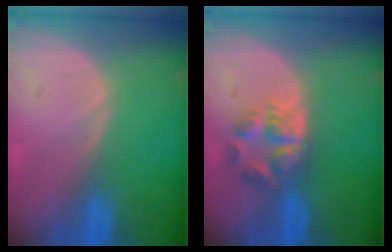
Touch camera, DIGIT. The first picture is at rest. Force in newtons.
{"total": 5.9, "press": 5.0, "slide": 3.2}